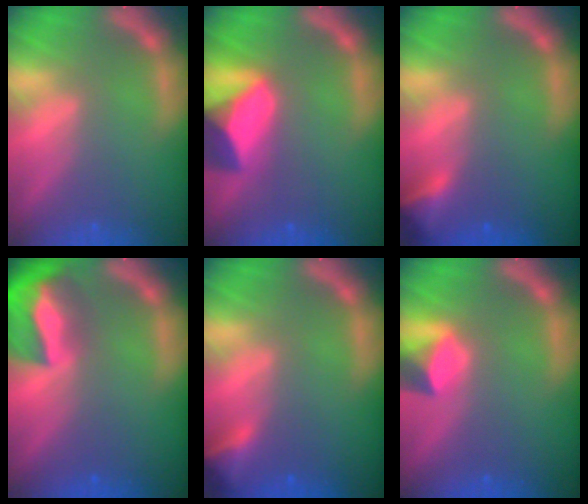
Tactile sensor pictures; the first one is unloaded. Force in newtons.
{"total": 8.4}
{"total": 2.9}
{"total": 10.0}
{"total": 2.9}
{"total": 3.0}